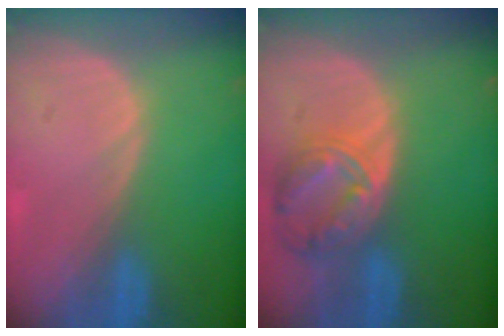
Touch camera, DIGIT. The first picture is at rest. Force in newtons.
{"total": 8.1, "press": 7.1, "slide": 4.0}